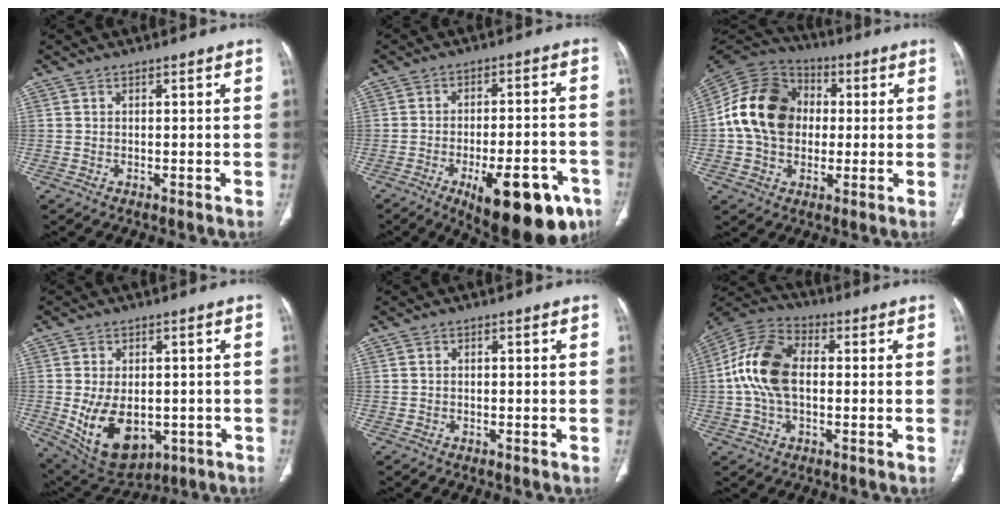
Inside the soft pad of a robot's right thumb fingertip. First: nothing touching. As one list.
[{"total": 19.1, "force": [-9.8, 7.2, 14.8], "torque": [-0.148, 0.043, -0.126]}, {"total": 17.2, "force": [0.8, 13.4, 10.7], "torque": [-0.179, 0.025, 0.005]}, {"total": 13.5, "force": [-2.7, 8.7, 9.9], "torque": [-0.148, -0.005, -0.015]}, {"total": 0.0}, {"total": 13.3, "force": [0.2, 8.1, 10.6], "torque": [-0.215, 0.030, -0.004]}]